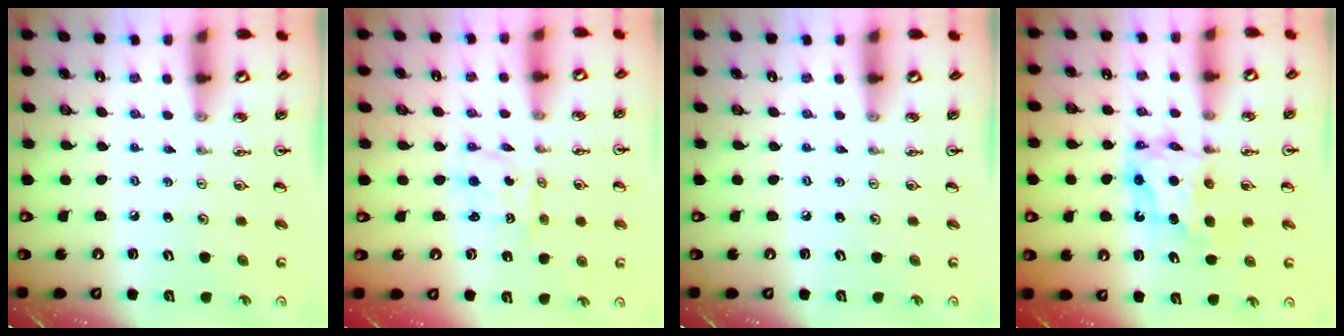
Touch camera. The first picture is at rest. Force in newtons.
{"total": 1.6, "press": 1.3, "slide": 0.8}
{"total": 0.0}
{"total": 6.5, "press": 6.5, "slide": 0.2}